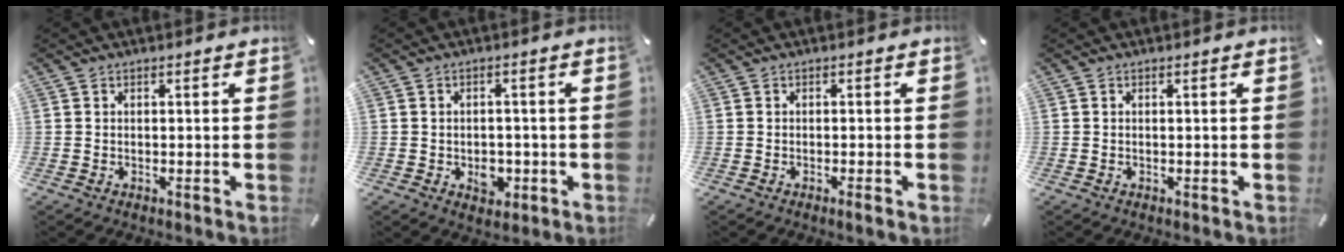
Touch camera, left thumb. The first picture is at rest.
{"total": 5.0, "force": [-1.3, 3.7, 3.0], "torque": [-0.033, 0.001, -0.022]}
{"total": 1.7, "force": [-0.8, 0.2, 1.6], "torque": [-0.025, -0.002, -0.013]}
{"total": 0.0}